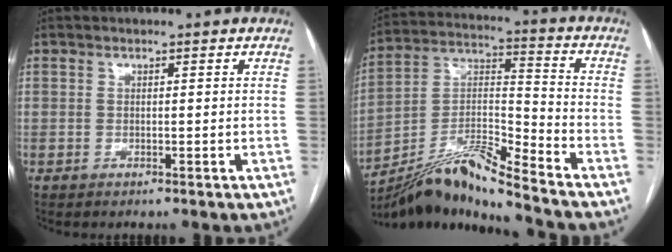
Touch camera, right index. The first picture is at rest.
{"total": 13.2, "force": [-11.7, -1.4, 5.9], "torque": [-0.117, 0.018, -0.211]}